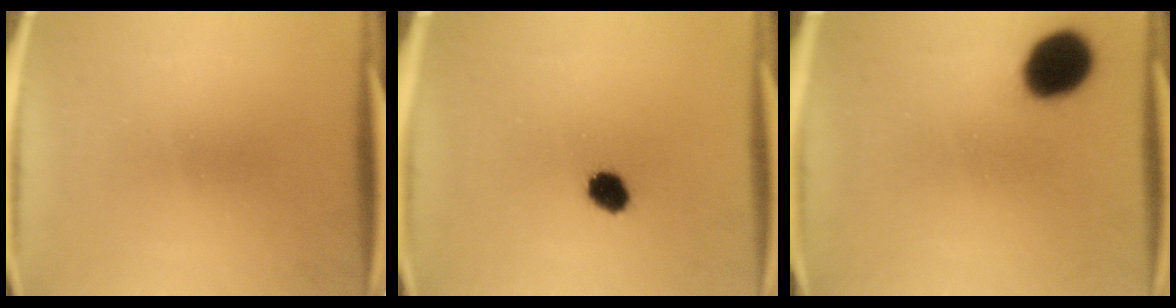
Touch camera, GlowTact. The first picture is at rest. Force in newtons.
{"total": 4.7}
{"total": 12.6}